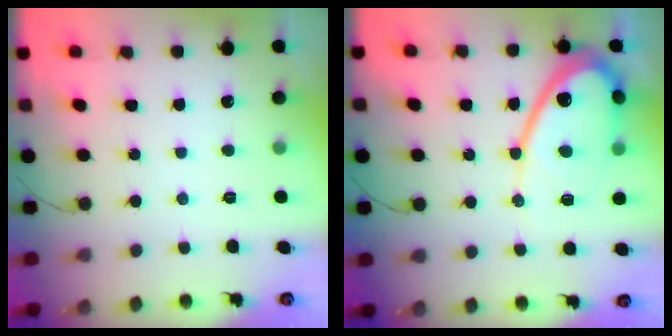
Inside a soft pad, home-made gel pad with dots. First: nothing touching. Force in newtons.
{"total": 13.5, "press": 13.4, "slide": 1.1}